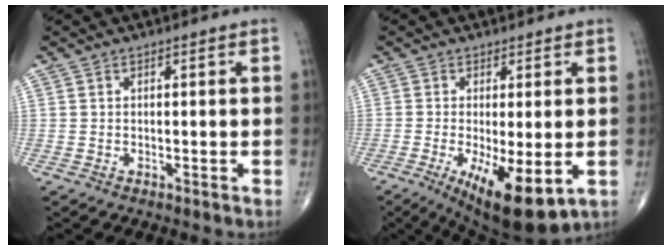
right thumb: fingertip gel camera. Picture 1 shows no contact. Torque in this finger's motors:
{"motor_torque": [0.08, 0.77, 0.13, 0.03, 0.08]}